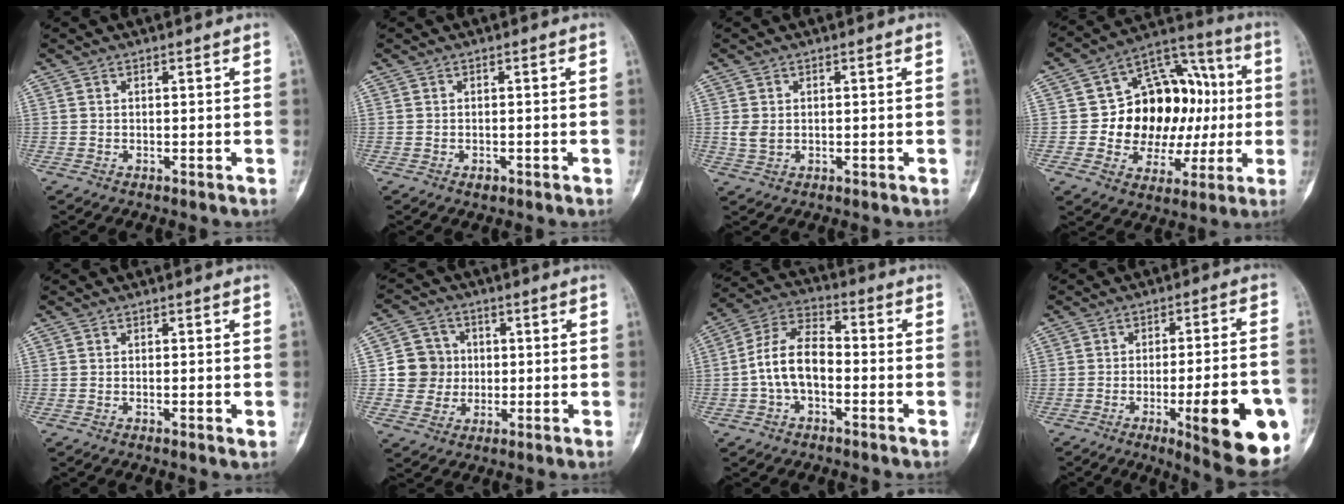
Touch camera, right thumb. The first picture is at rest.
{"total": 0.9, "force": [-0.5, 0.7, 0.4], "torque": [-0.003, 0.003, -0.007]}
{"total": 2.5, "force": [0.1, 1.8, 1.7], "torque": [-0.032, -0.002, 0.005]}
{"total": 20.5, "force": [0.5, 15.2, 13.8], "torque": [-0.133, 0.038, 0.017]}
{"total": 1.5, "force": [-0.4, 0.4, 1.3], "torque": [-0.018, -0.002, -0.006]}
{"total": 8.0, "force": [0.1, 7.7, 1.9], "torque": [0.004, 0.011, -0.001]}
{"total": 10.3, "force": [-1.9, 6.1, 8.1], "torque": [-0.145, 0.039, -0.046]}
{"total": 19.2, "force": [-6.7, 4.1, 17.5], "torque": [-0.193, 0.011, -0.079]}